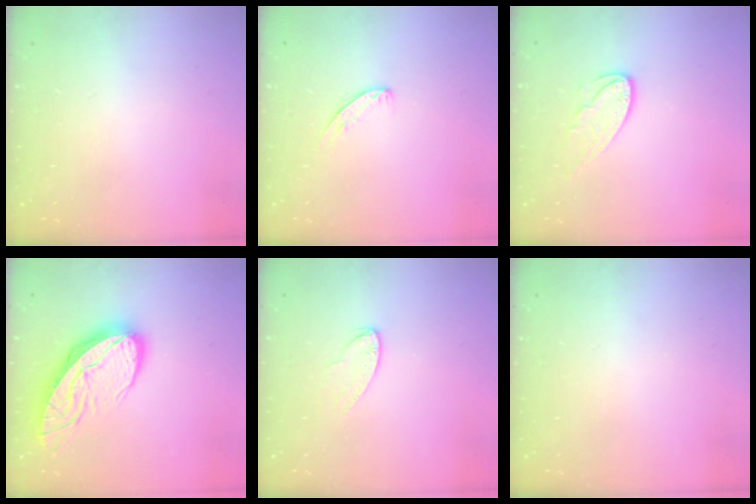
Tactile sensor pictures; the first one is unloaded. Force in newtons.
{"total": 5.6, "press": 5.6, "slide": 0.4}
{"total": 7.5, "press": 7.5, "slide": 0.3}
{"total": 12.8, "press": 12.8, "slide": 1.6}
{"total": 6.6, "press": 6.6, "slide": 0.6}
{"total": 0.0}